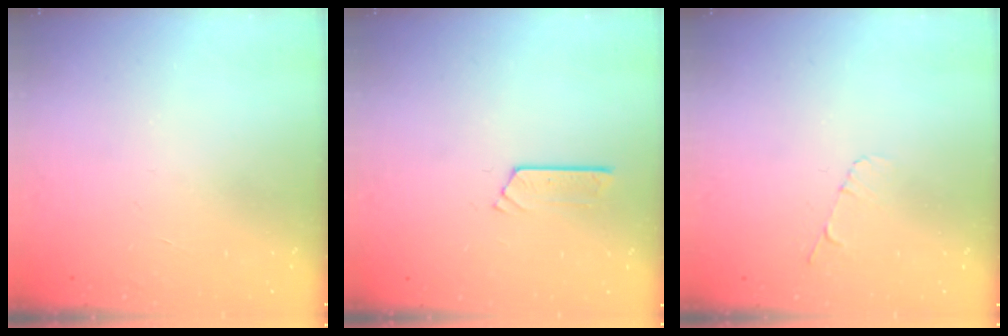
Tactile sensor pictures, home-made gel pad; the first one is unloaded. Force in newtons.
{"total": 2.5, "press": 2.5, "slide": 0.2}
{"total": 3.3, "press": 3.2, "slide": 0.3}